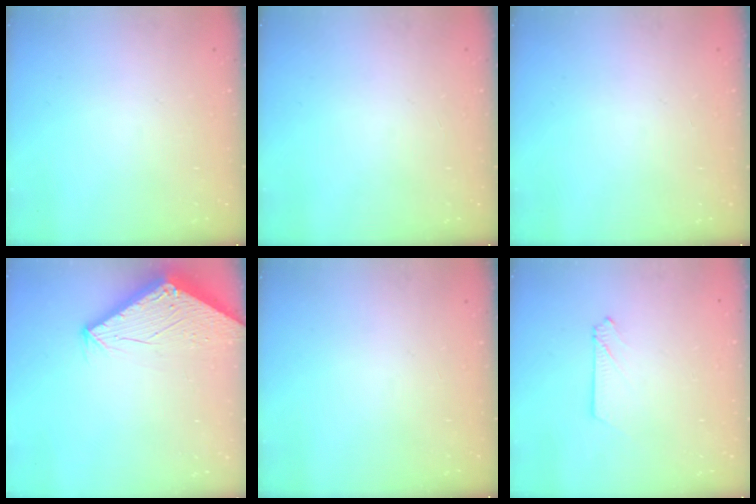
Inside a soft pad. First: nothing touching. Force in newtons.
{"total": 0.0}
{"total": 0.0}
{"total": 2.7, "press": 2.7, "slide": 0.1}
{"total": 0.0}
{"total": 2.6, "press": 2.6, "slide": 0.3}